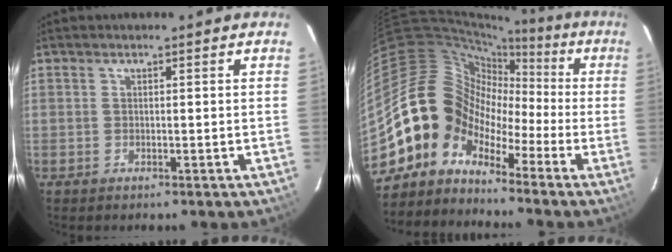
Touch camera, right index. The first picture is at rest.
{"total": 11.0, "force": [-5.9, 8.9, 2.4], "torque": [-0.050, 0.044, -0.134]}